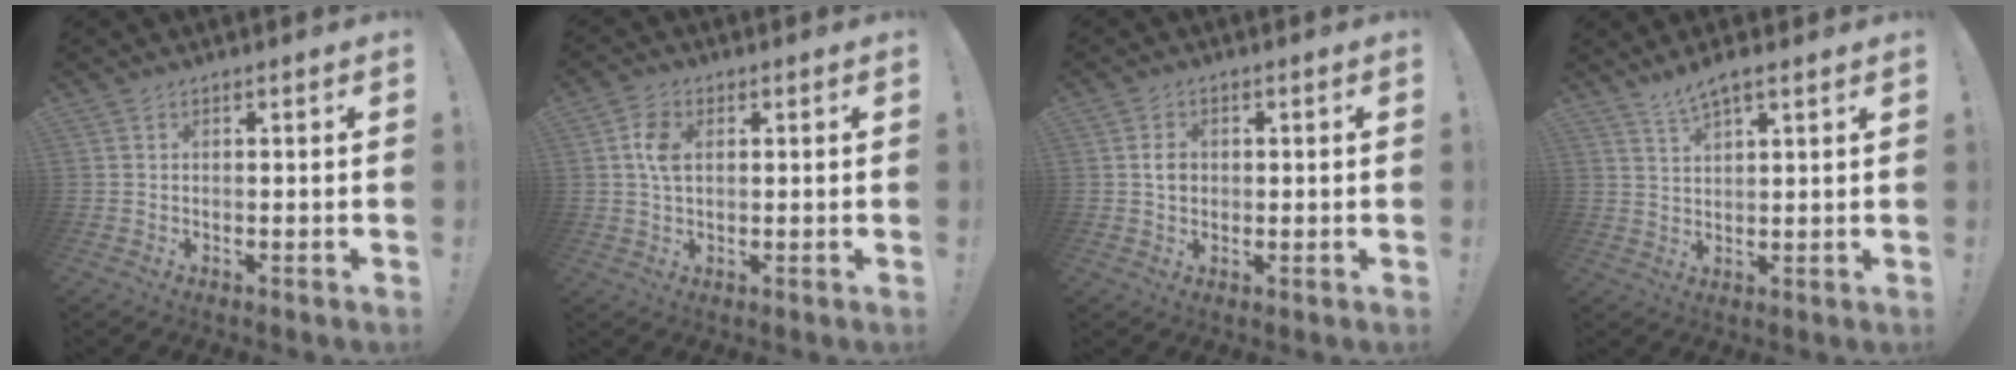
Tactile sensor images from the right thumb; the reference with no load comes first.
{"total": 5.8, "force": [1.3, 3.6, 4.3], "torque": [-0.078, 0.001, 0.020]}
{"total": 3.4, "force": [0.1, 2.7, 2.0], "torque": [-0.022, 0.000, -0.001]}
{"total": 4.9, "force": [3.9, 0.9, 2.8], "torque": [-0.047, -0.023, 0.069]}